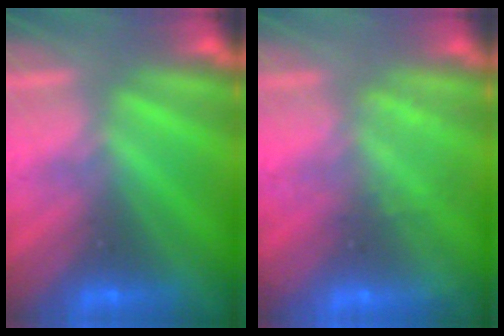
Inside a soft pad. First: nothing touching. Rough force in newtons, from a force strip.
{"total": 2.2}